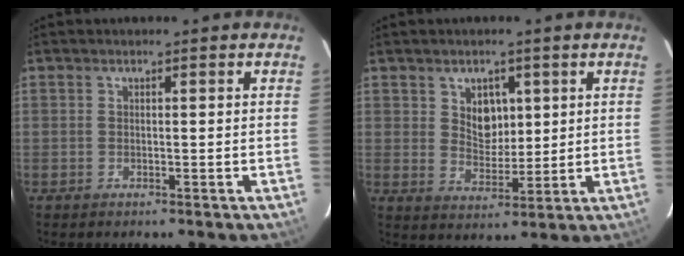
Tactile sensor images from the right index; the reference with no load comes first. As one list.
[{"total": 5.7, "force": [2.1, 4.3, 3.1], "torque": [-0.045, 0.003, 0.044]}]